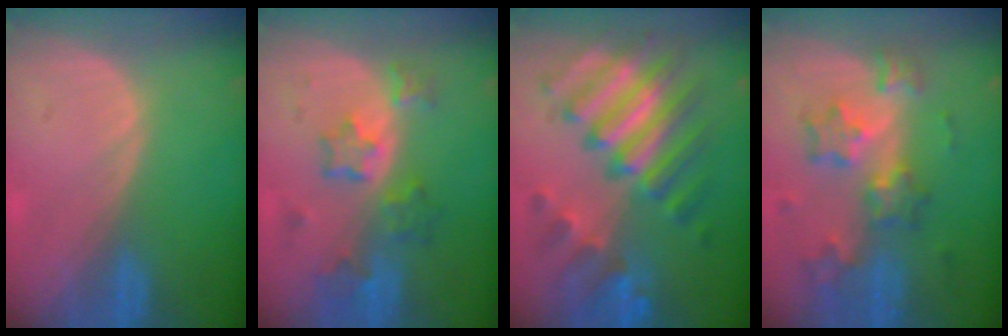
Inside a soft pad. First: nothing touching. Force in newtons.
{"total": 7.1, "press": 6.3, "slide": 3.3}
{"total": 11.7, "press": 11.6, "slide": 1.0}
{"total": 8.4, "press": 7.3, "slide": 4.1}